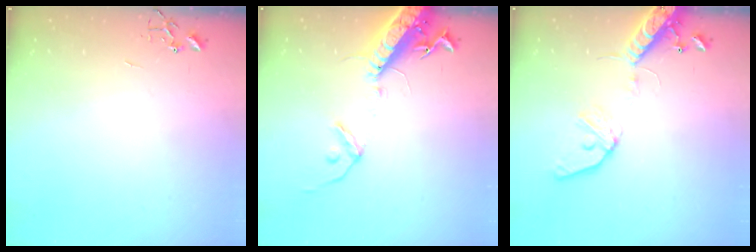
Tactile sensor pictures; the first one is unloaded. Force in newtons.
{"total": 16.3, "press": 15.8, "slide": 4.0}
{"total": 14.1, "press": 13.8, "slide": 3.0}